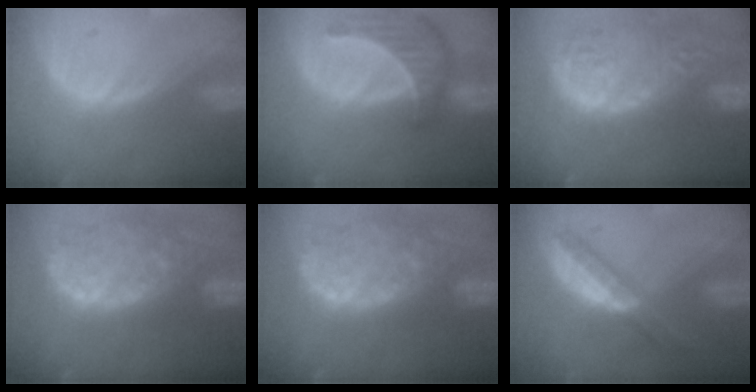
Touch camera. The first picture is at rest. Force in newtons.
{"total": 7.6, "press": 7.3, "slide": 1.9}
{"total": 15.3, "press": 12.6, "slide": 8.6}
{"total": 13.3, "press": 11.1, "slide": 7.4}
{"total": 13.3, "press": 11.1, "slide": 7.4}
{"total": 5.8, "press": 5.2, "slide": 2.6}